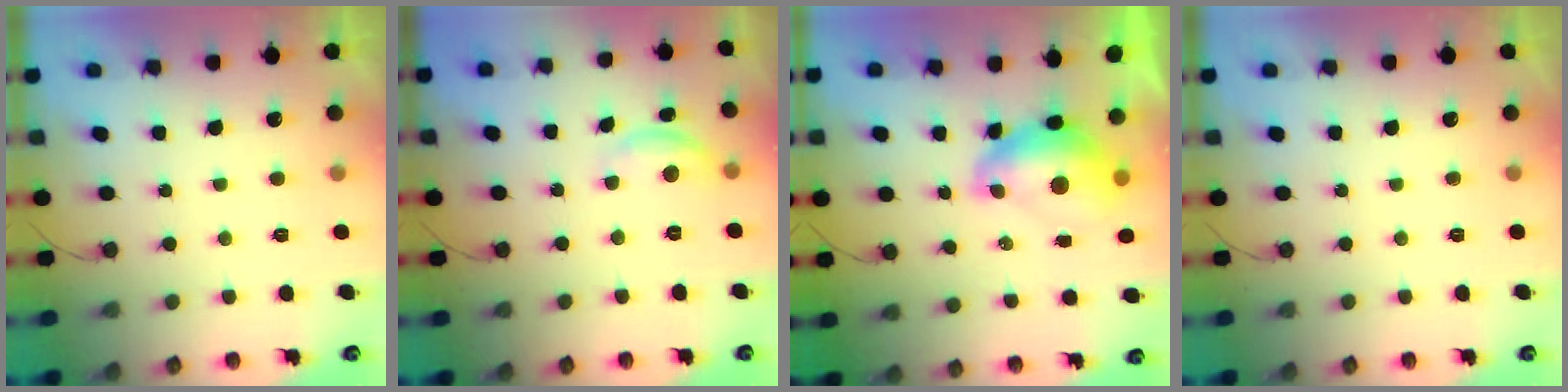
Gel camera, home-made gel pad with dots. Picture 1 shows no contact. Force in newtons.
{"total": 7.9, "press": 7.9, "slide": 0.3}
{"total": 9.1, "press": 9.0, "slide": 1.0}
{"total": 0.0}